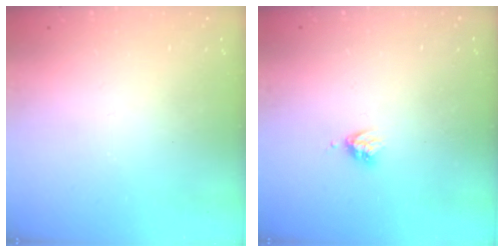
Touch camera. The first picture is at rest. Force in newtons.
{"total": 3.0, "press": 3.0, "slide": 0.4}